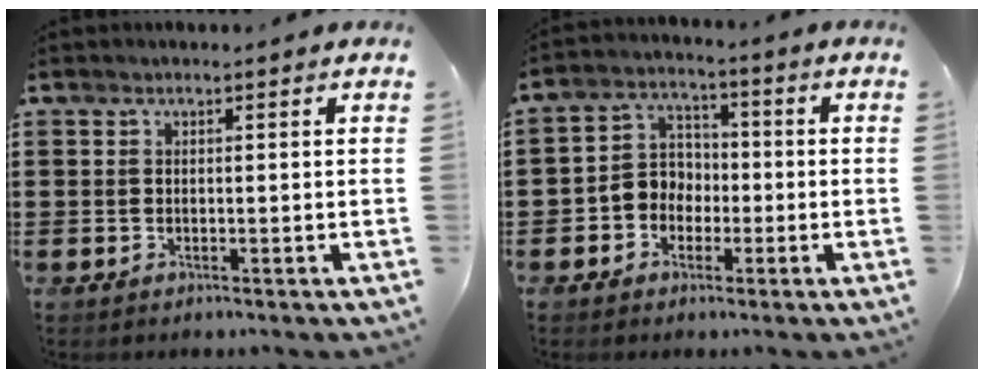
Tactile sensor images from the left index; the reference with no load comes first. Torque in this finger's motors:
{"motor_torque": [0.28, 0.31, 0.19, 0.03]}